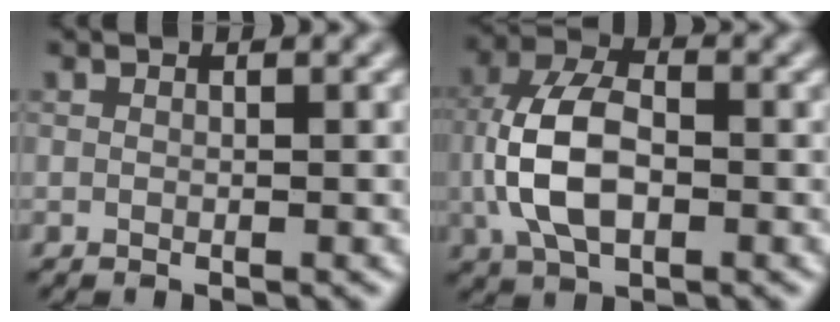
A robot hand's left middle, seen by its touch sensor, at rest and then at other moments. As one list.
[{"total": 6.8, "force": [-0.8, 3.9, 5.6], "torque": [-0.121, 0.006, -0.021]}]